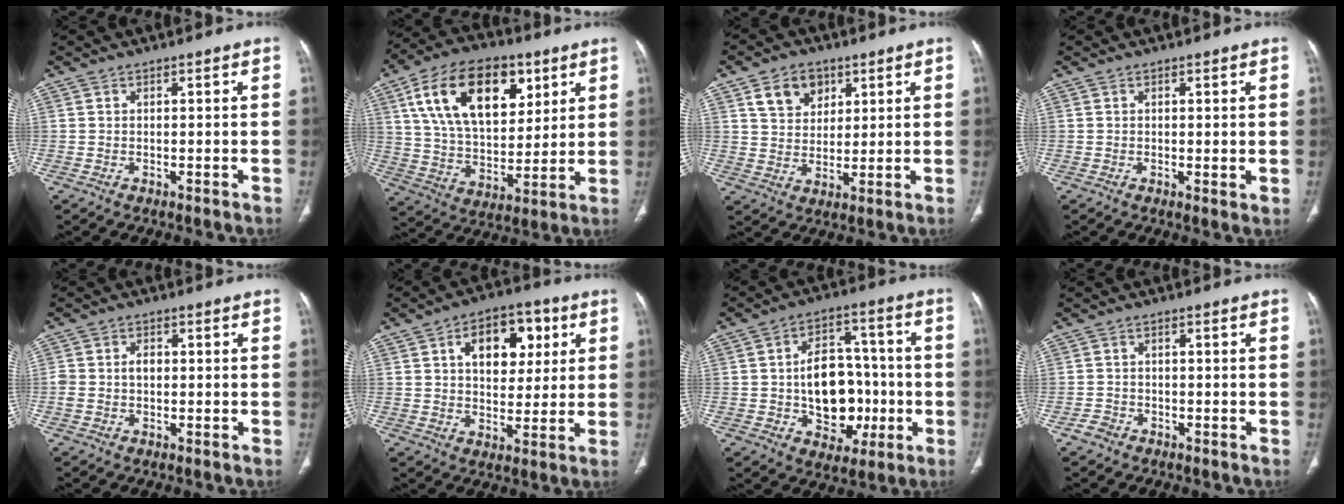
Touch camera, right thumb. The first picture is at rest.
{"total": 22.5, "force": [9.2, 13.0, 15.8], "torque": [-0.241, -0.021, 0.161]}
{"total": 8.1, "force": [4.0, 6.0, 3.7], "torque": [-0.035, -0.018, 0.073]}
{"total": 1.5, "force": [0.3, 0.3, 1.4], "torque": [-0.029, -0.008, 0.004]}
{"total": 3.0, "force": [-0.1, 2.2, 2.1], "torque": [-0.043, 0.012, 0.001]}
{"total": 13.1, "force": [4.2, 8.3, 9.2], "torque": [-0.089, 0.002, 0.063]}
{"total": 14.8, "force": [-2.0, 10.6, 10.2], "torque": [-0.106, 0.036, -0.020]}
{"total": 2.1, "force": [-1.4, 1.5, 0.3], "torque": [-0.010, 0.010, -0.026]}